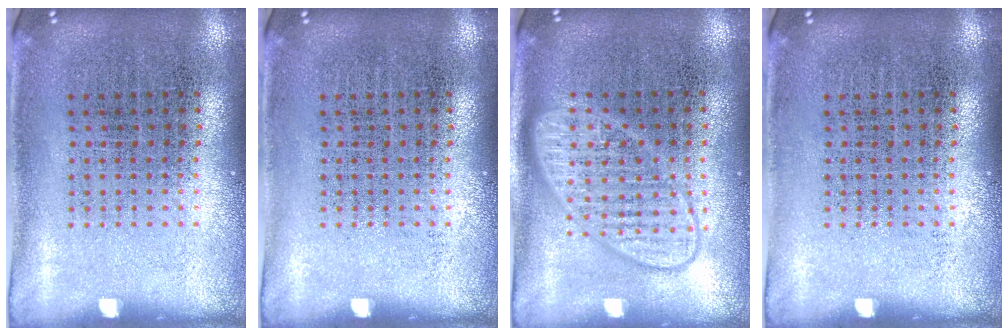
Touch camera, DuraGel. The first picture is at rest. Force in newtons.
{"total": 0.0}
{"total": 3.0, "press": 2.9, "slide": 0.5}
{"total": 0.0}